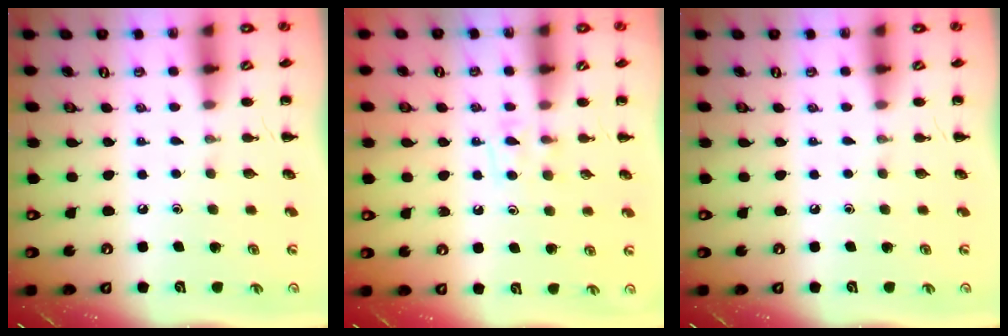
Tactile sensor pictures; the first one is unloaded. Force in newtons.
{"total": 4.8, "press": 4.5, "slide": 1.7}
{"total": 0.0}